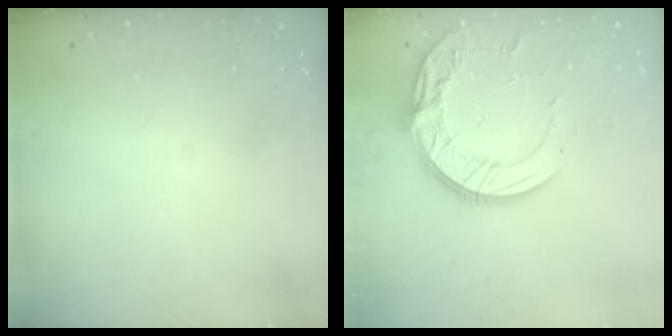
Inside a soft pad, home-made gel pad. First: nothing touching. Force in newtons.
{"total": 13.6, "press": 13.5, "slide": 1.2}